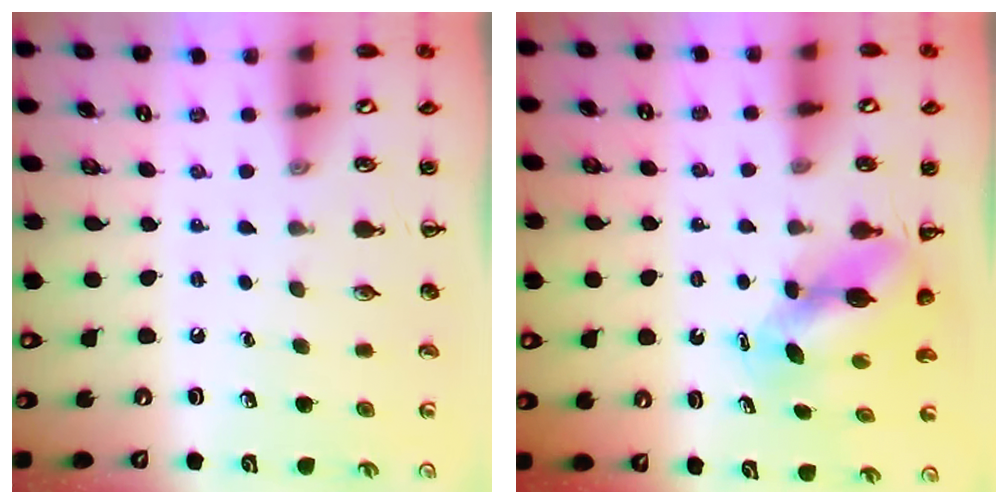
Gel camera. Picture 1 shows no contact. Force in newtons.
{"total": 5.8, "press": 5.8, "slide": 0.3}